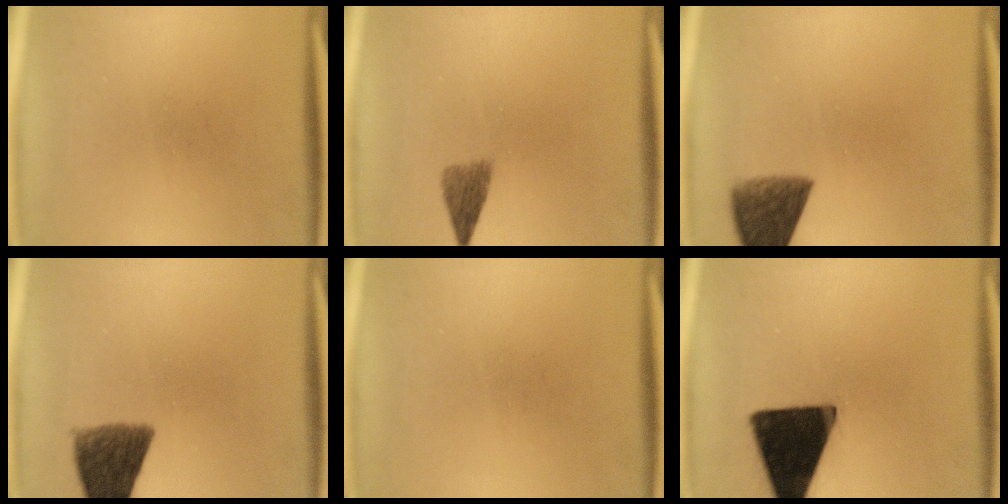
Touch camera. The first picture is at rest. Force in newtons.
{"total": 2.9}
{"total": 7.9}
{"total": 9.1}
{"total": 0.0}
{"total": 18.3}